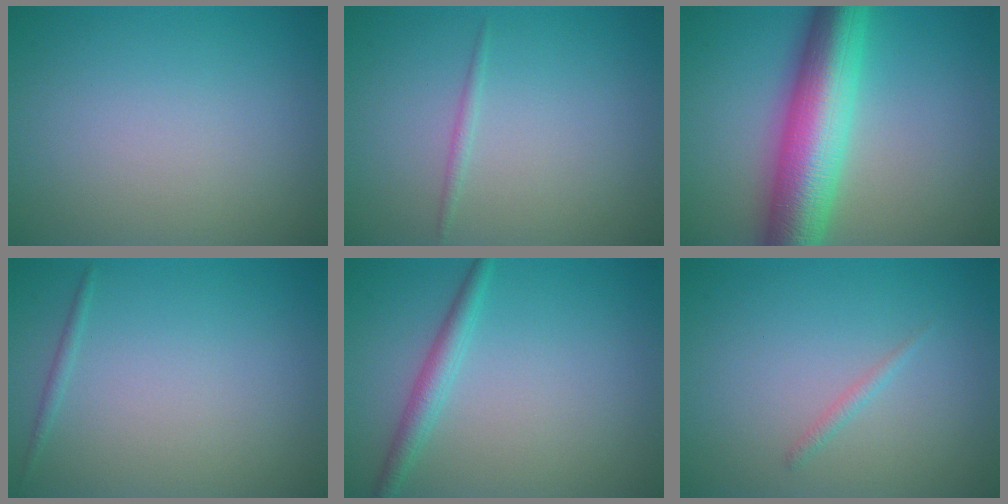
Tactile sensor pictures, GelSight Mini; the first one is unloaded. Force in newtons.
{"total": 0.7, "press": 0.7, "slide": 0.0}
{"total": 10.2, "press": 10.2, "slide": 0.1}
{"total": 0.6, "press": 0.6, "slide": 0.1}
{"total": 2.1, "press": 2.1, "slide": 0.1}
{"total": 0.7, "press": 0.7, "slide": 0.0}